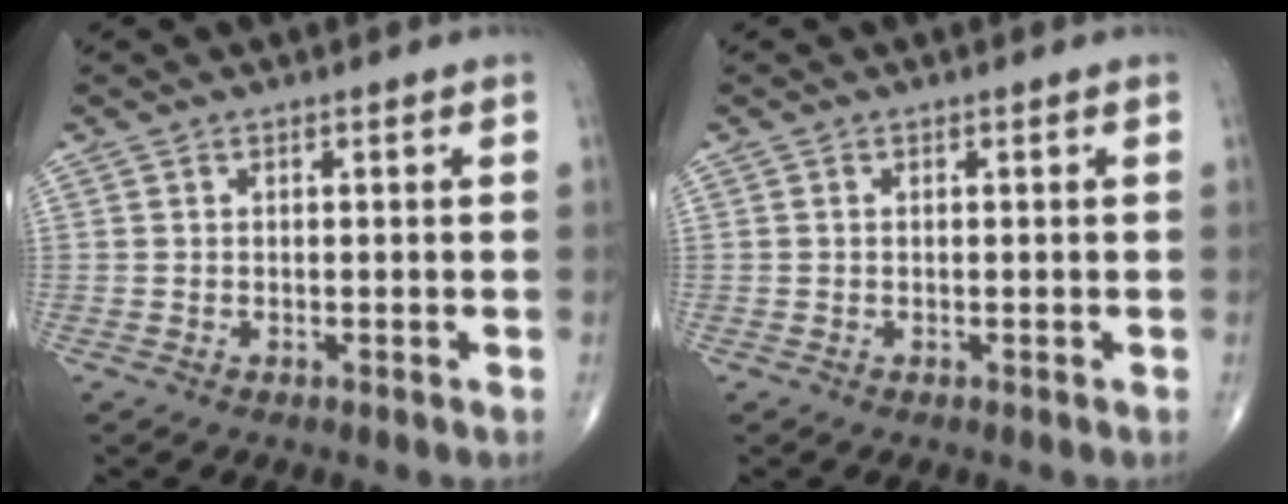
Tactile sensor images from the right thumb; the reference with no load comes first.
{"total": 0.0}